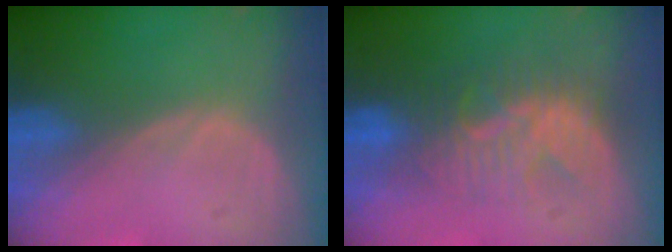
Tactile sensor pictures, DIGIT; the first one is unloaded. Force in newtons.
{"total": 8.0, "press": 7.8, "slide": 1.9}